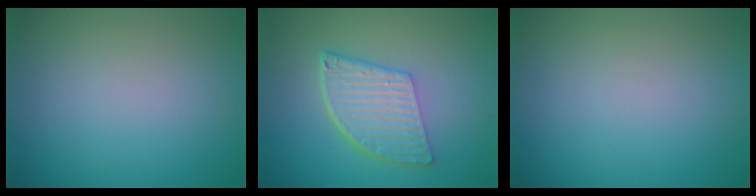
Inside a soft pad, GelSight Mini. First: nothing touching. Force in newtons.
{"total": 6.2, "press": 4.2, "slide": 4.5}
{"total": 0.0}